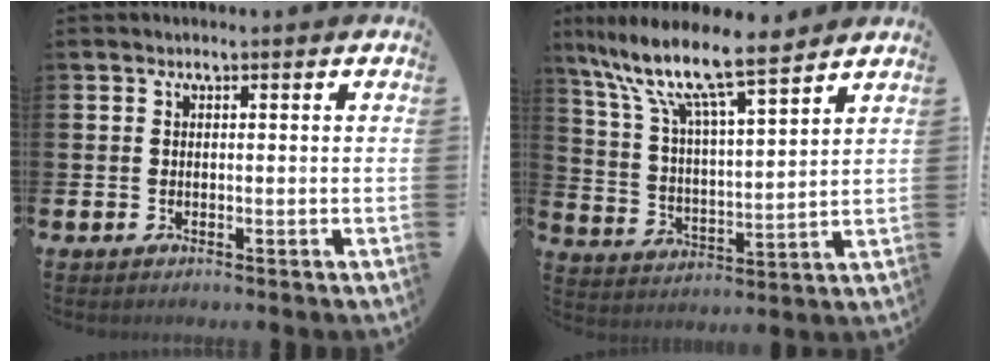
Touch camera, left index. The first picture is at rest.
{"total": 11.0, "force": [9.1, 1.9, 5.8], "torque": [-0.146, -0.054, 0.153]}